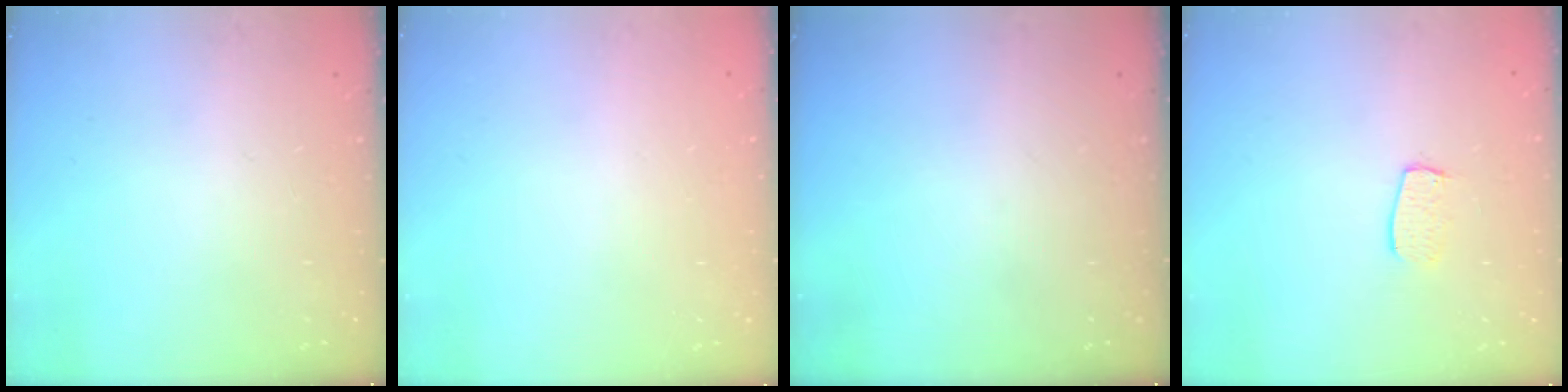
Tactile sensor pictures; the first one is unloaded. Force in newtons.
{"total": 0.0}
{"total": 0.0}
{"total": 5.9, "press": 5.9, "slide": 0.3}